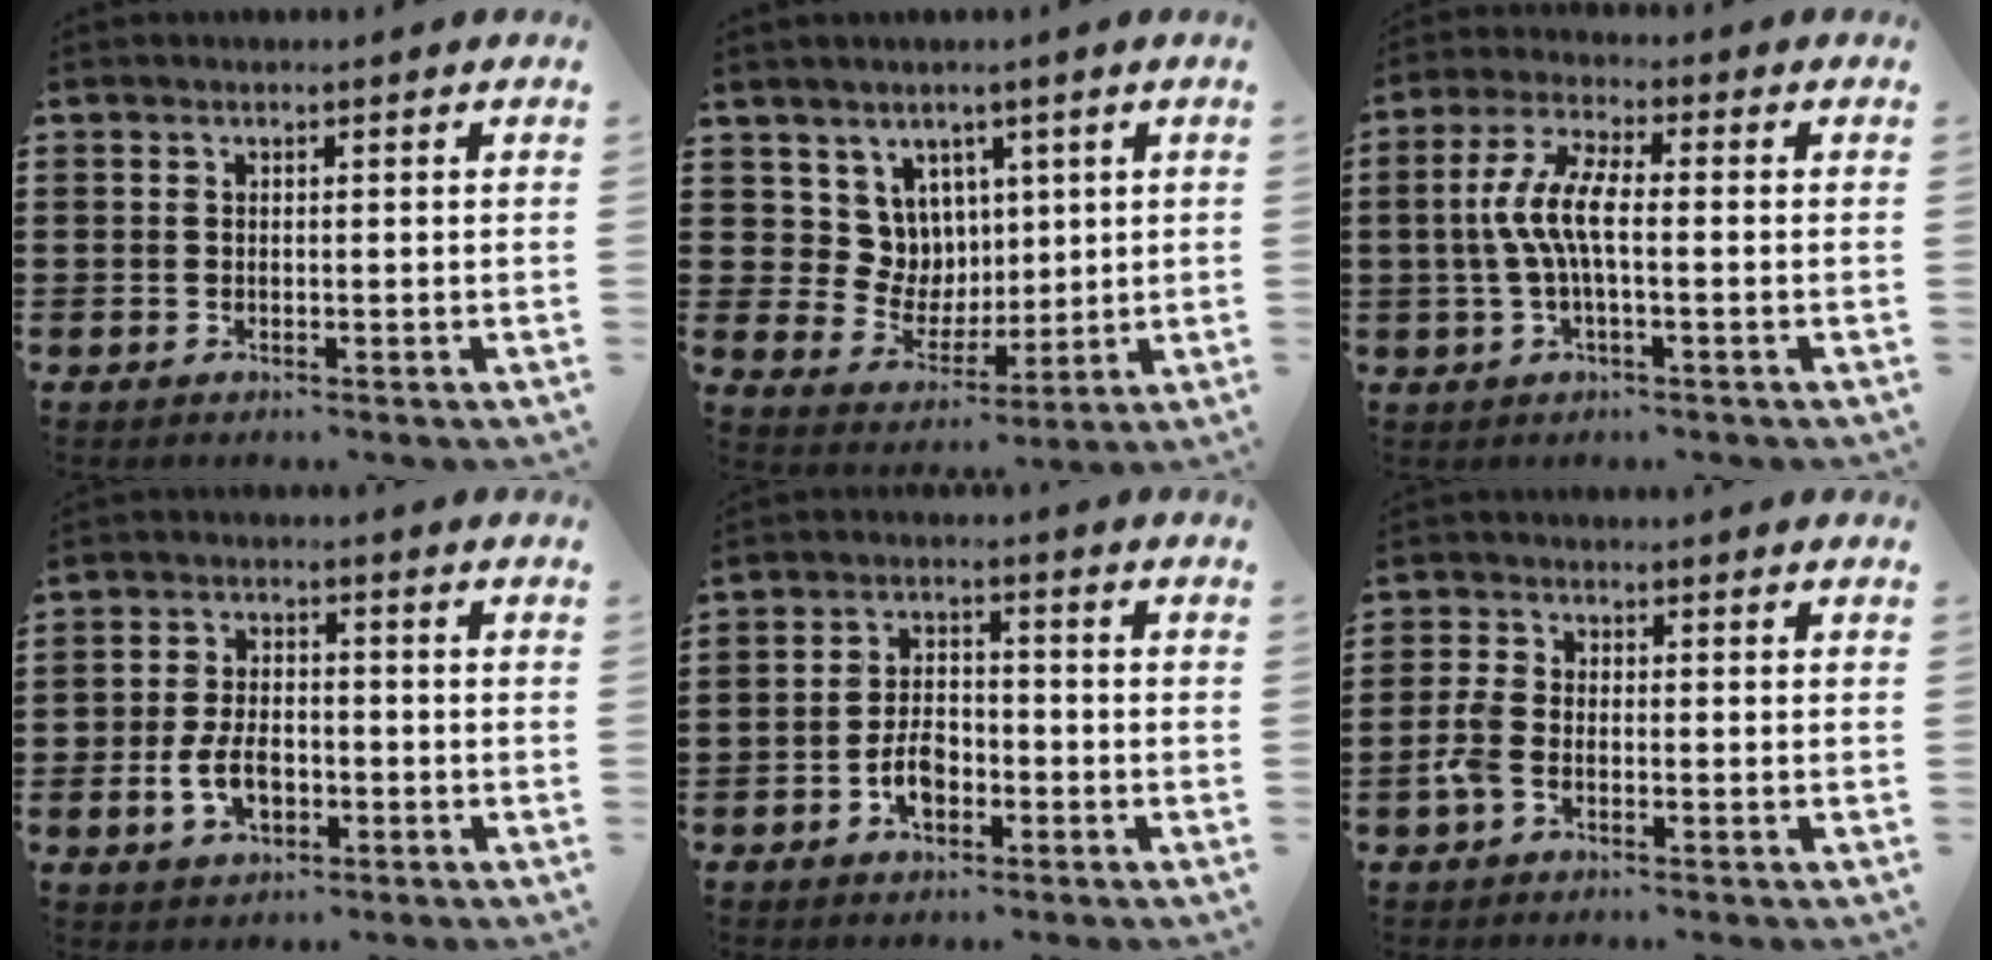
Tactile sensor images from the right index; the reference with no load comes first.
{"total": 7.2, "force": [3.4, 6.3, 0.6], "torque": [-0.054, -0.013, 0.070]}
{"total": 7.1, "force": [-0.6, 2.1, 6.8], "torque": [-0.156, -0.007, -0.022]}
{"total": 5.3, "force": [-2.1, 3.3, 3.5], "torque": [-0.077, 0.005, -0.041]}
{"total": 4.8, "force": [-2.1, 2.7, 3.4], "torque": [-0.073, 0.003, -0.042]}
{"total": 3.5, "force": [-1.7, 1.8, 2.6], "torque": [-0.074, -0.005, -0.039]}